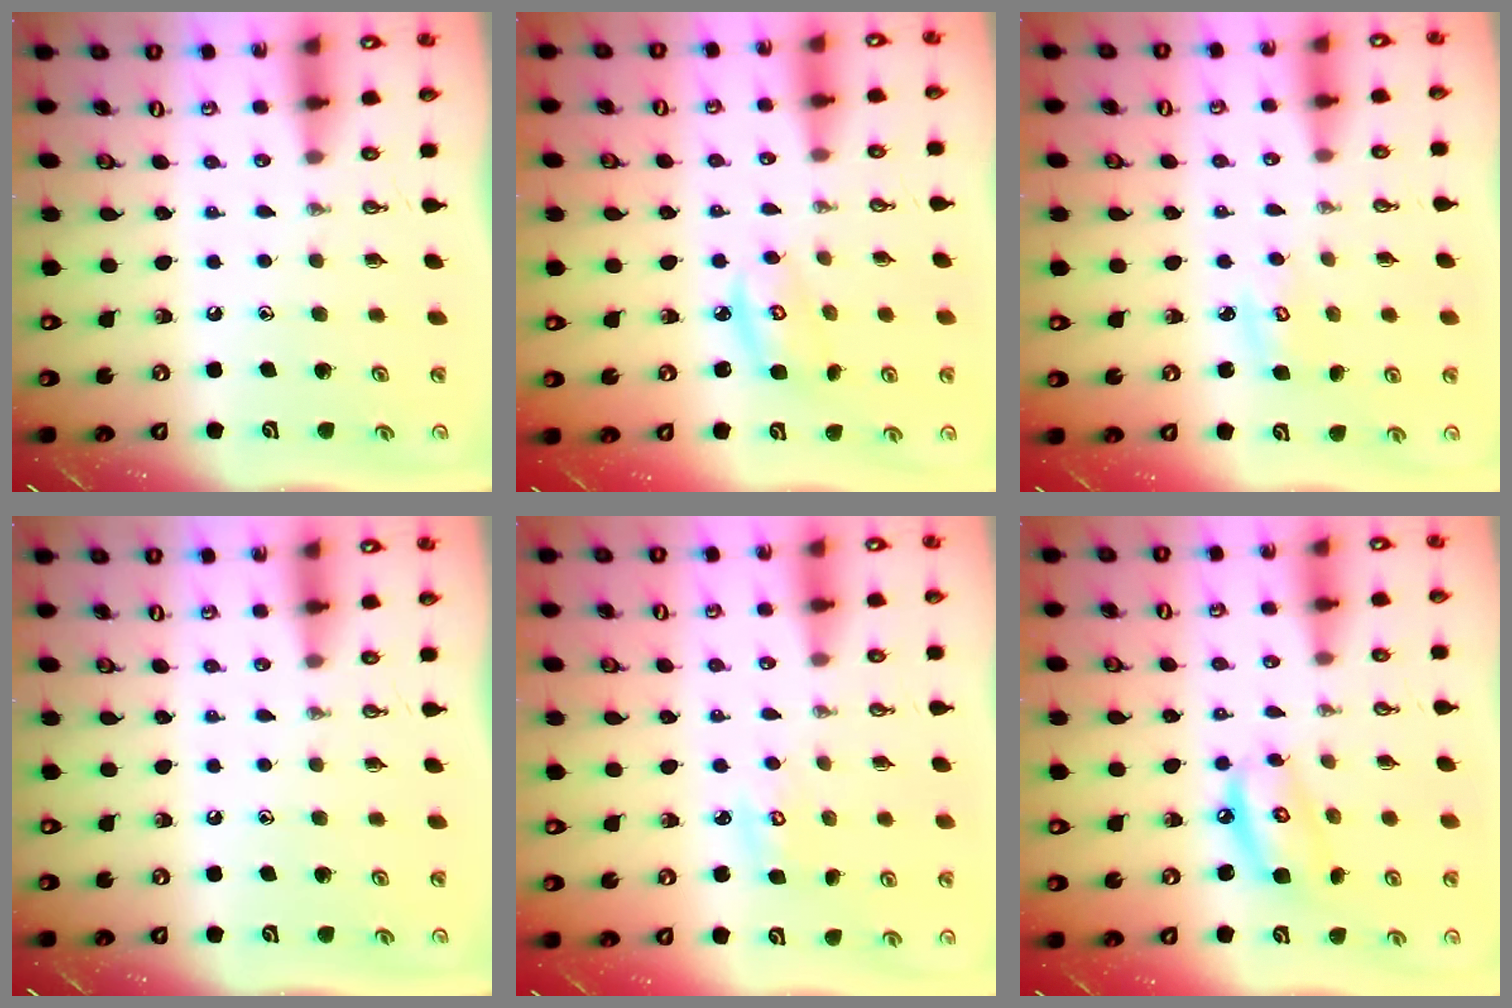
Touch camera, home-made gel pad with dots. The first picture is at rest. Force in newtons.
{"total": 4.5, "press": 4.5, "slide": 0.3}
{"total": 2.8, "press": 2.8, "slide": 0.1}
{"total": 0.0}
{"total": 2.9, "press": 2.9, "slide": 0.1}
{"total": 8.2, "press": 8.2, "slide": 0.7}